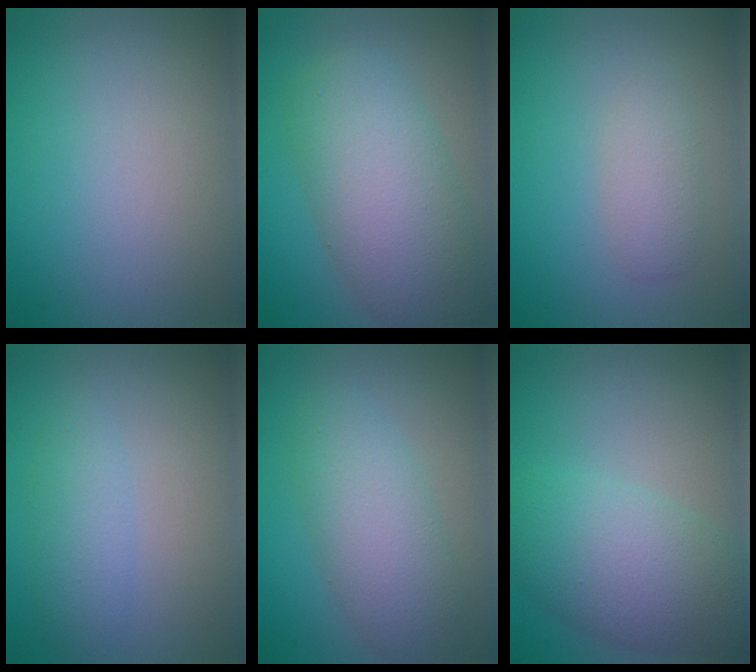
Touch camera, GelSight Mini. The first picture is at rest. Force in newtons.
{"total": 8.0, "press": 8.0, "slide": 0.3}
{"total": 1.8, "press": 1.8, "slide": 0.1}
{"total": 2.1, "press": 2.0, "slide": 0.2}
{"total": 4.9, "press": 4.9, "slide": 0.2}
{"total": 6.5, "press": 6.5, "slide": 0.2}